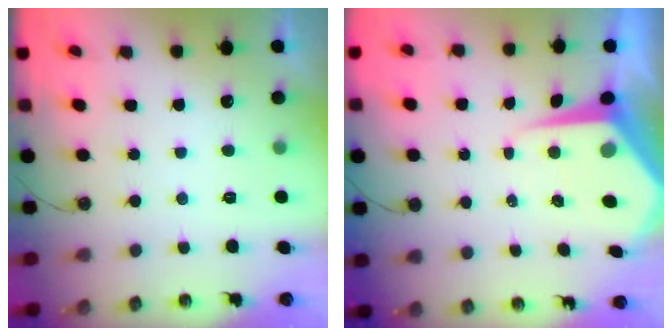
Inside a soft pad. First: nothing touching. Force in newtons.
{"total": 9.0, "press": 9.0, "slide": 0.9}